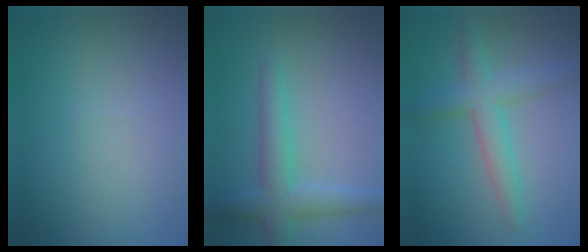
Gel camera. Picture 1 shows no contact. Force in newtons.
{"total": 2.9, "press": 2.9, "slide": 0.1}
{"total": 4.1, "press": 4.1, "slide": 0.1}